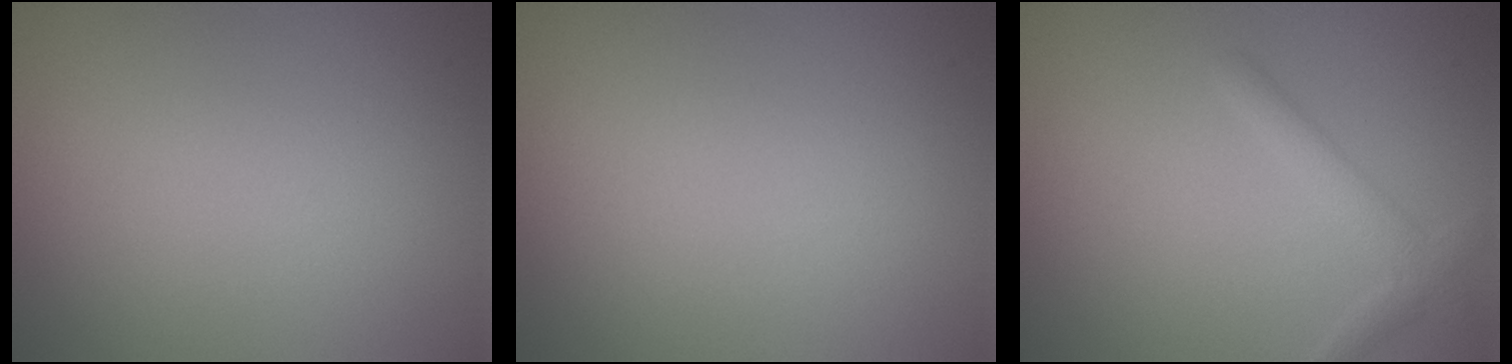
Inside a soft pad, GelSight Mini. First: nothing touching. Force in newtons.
{"total": 0.0}
{"total": 2.0, "press": 2.0, "slide": 0.1}